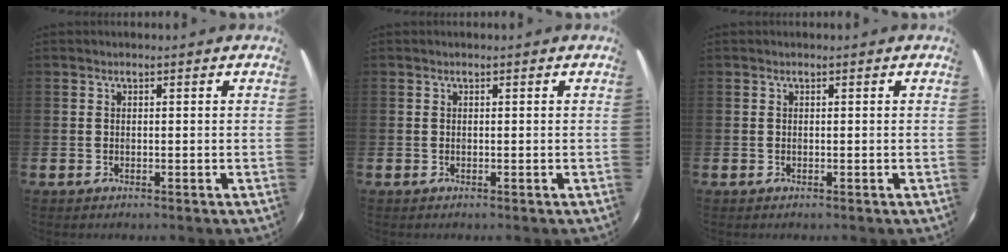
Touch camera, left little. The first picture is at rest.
{"total": 0.0}
{"total": 0.0}